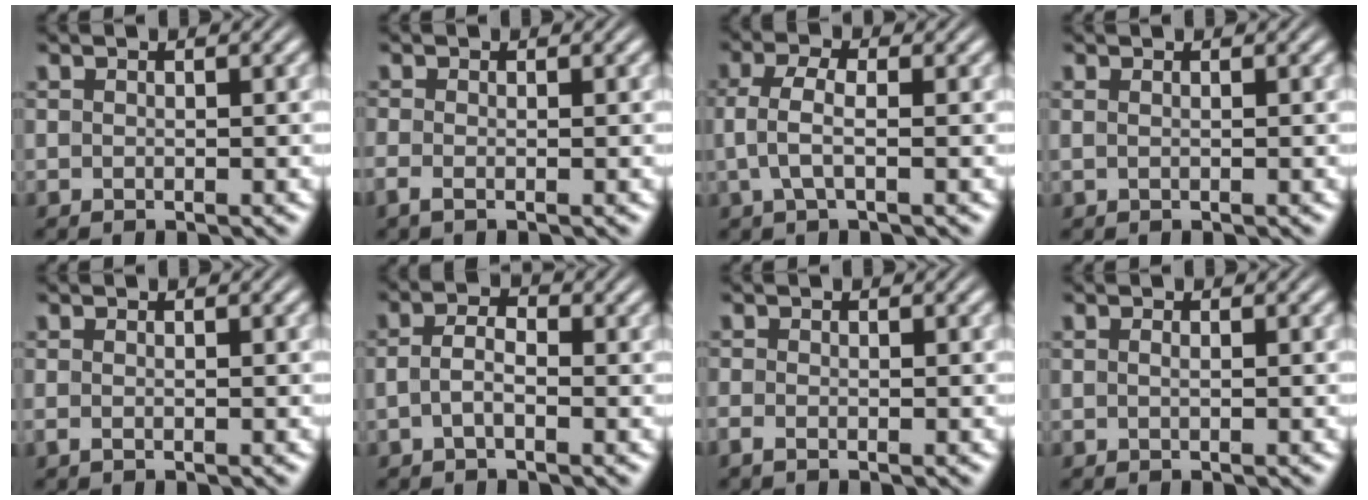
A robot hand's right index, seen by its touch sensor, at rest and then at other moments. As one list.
[{"total": 1.3, "force": [-1.0, 0.2, 0.8], "torque": [-0.029, -0.016, -0.011]}, {"total": 3.6, "force": [0.1, 1.6, 3.2], "torque": [-0.071, -0.003, 0.000]}, {"total": 0.6, "force": [0.3, -0.3, 0.4], "torque": [-0.003, -0.002, 0.007]}, {"total": 0.7, "force": [-0.5, 0.1, 0.5], "torque": [-0.016, -0.012, -0.004]}, {"total": 2.6, "force": [-0.6, 1.3, 2.2], "torque": [-0.040, -0.005, -0.013]}, {"total": 1.2, "force": [-0.9, 0.4, 0.6], "torque": [-0.021, -0.011, -0.013]}, {"total": 0.5, "force": [-0.1, -0.4, 0.4], "torque": [-0.005, -0.004, -0.001]}]